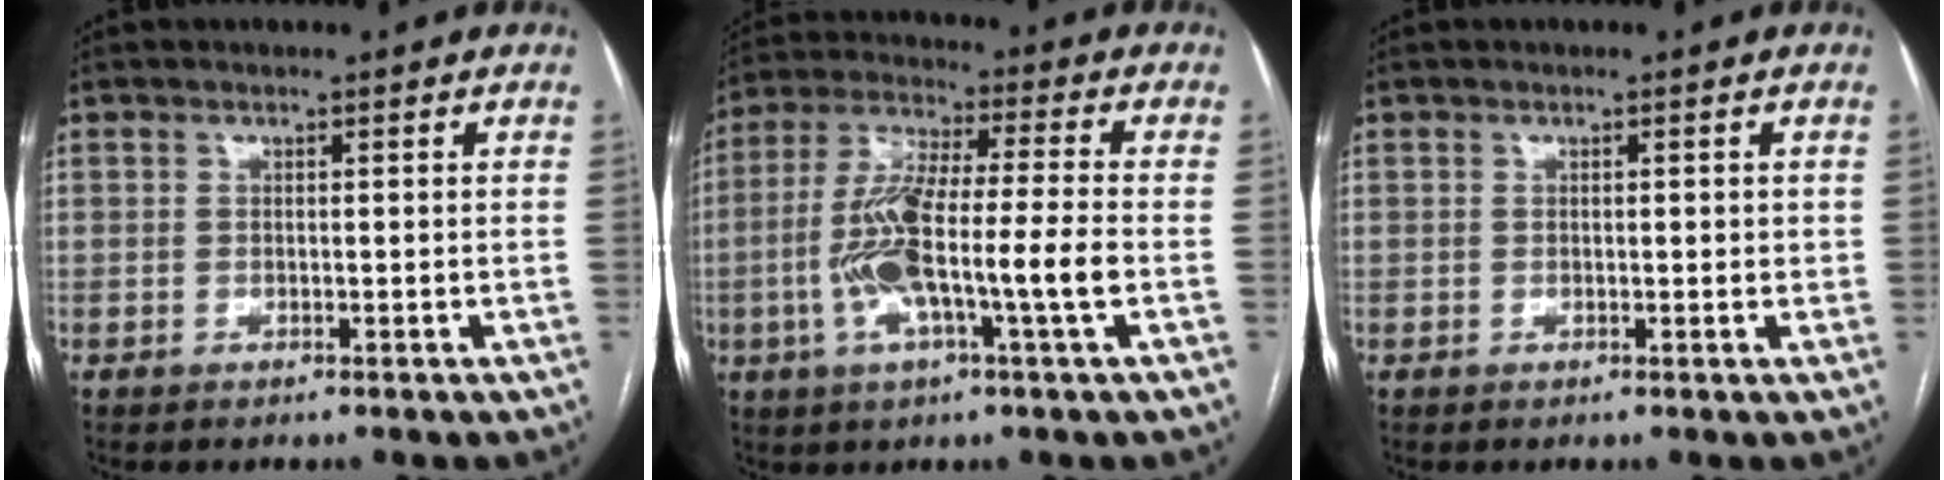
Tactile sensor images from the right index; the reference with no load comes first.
{"total": 13.7, "force": [-3.0, 0.7, 13.3], "torque": [-0.264, 0.005, -0.061]}
{"total": 1.3, "force": [0.2, 0.6, 1.1], "torque": [-0.015, 0.000, 0.003]}